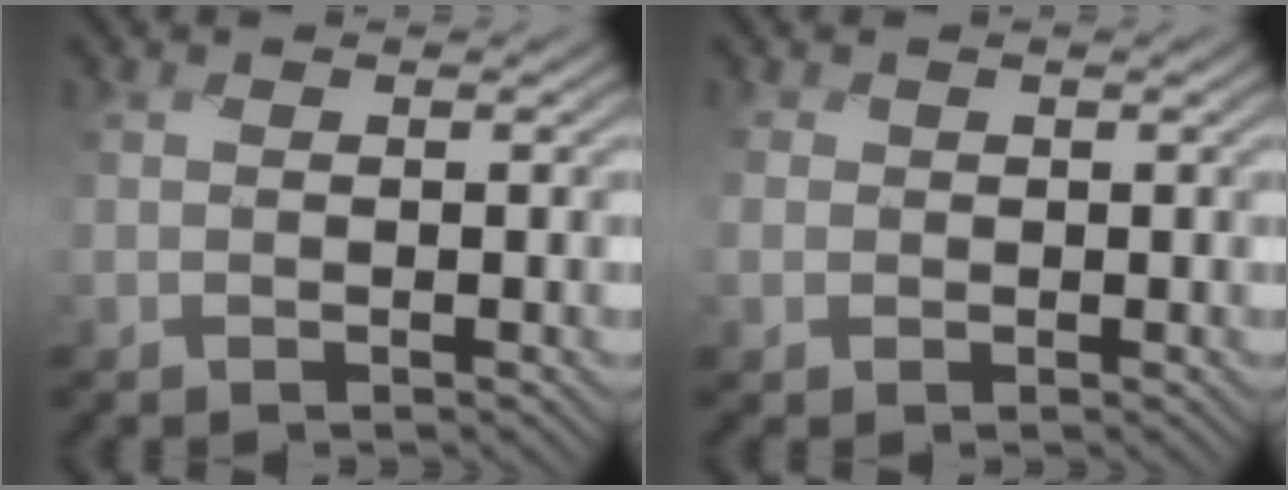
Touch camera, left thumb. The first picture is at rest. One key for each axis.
{"total": 1.3, "fx": 0.0, "fy": 1.0, "fz": -0.8, "tx": 0.008, "ty": -0.004, "tz": -0.009}